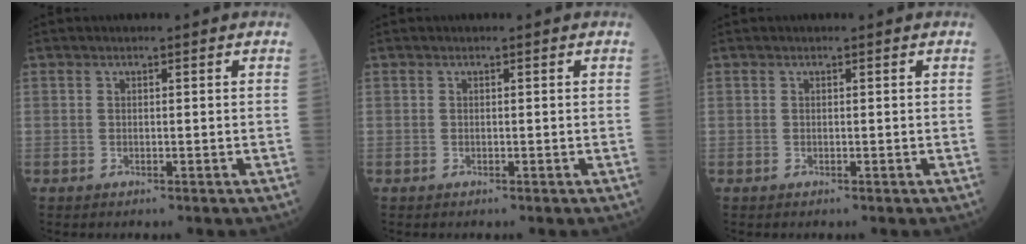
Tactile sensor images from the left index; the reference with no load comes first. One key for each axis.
{"total": 0.0}
{"total": 0.0}